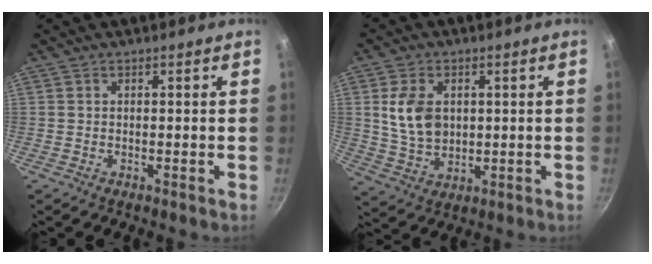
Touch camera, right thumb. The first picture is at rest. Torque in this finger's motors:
{"motor_torque": [-0.22, 0.57, 0.45, 0.09, 0.03]}